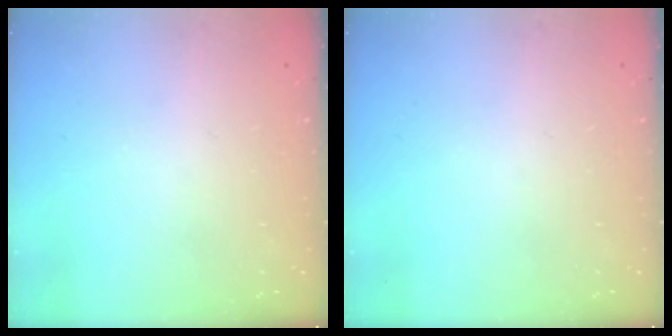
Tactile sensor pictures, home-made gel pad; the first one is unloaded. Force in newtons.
{"total": 0.0}